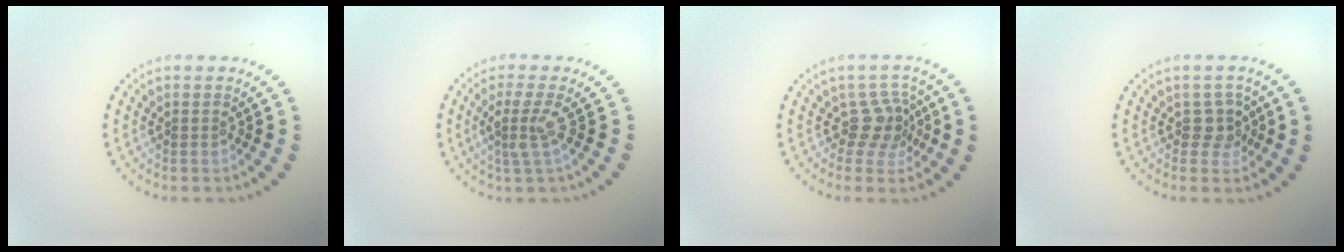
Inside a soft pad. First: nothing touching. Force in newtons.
{"total": 2.6, "press": 1.9, "slide": 1.9}
{"total": 2.8, "press": 2.1, "slide": 1.9}
{"total": 1.8, "press": 1.6, "slide": 0.9}